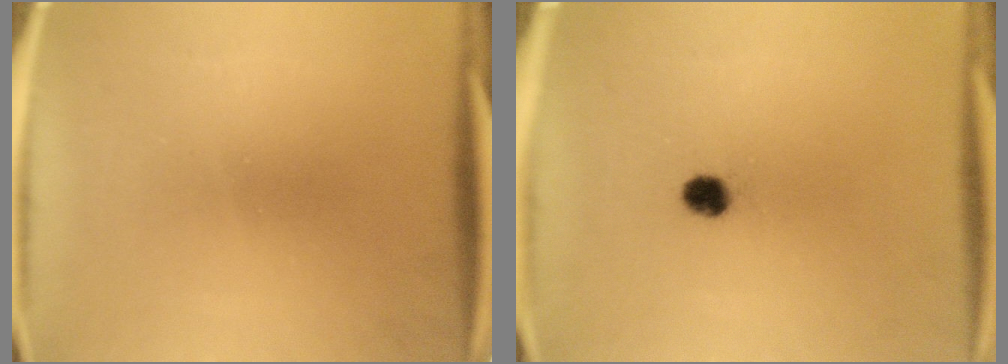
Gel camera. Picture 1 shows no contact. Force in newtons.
{"total": 3.2}